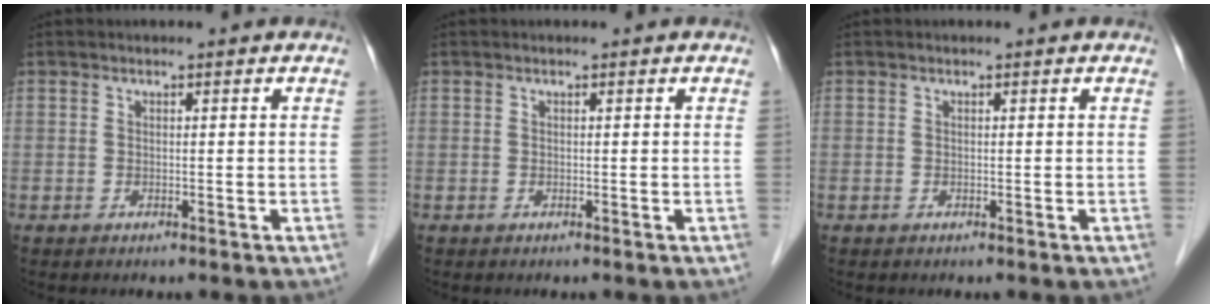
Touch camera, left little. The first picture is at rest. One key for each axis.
{"total": 0.0}
{"total": 0.0}